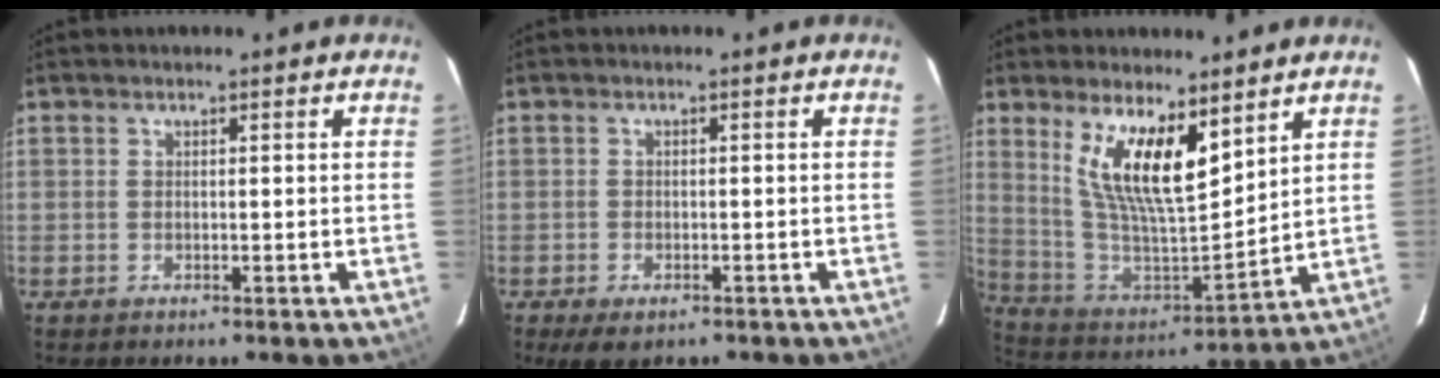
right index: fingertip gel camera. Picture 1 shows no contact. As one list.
[{"total": 4.5, "force": [-3.0, 2.2, 2.6], "torque": [-0.059, -0.019, -0.047]}, {"total": 15.4, "force": [8.4, 4.9, 12.0], "torque": [-0.227, -0.004, 0.171]}]